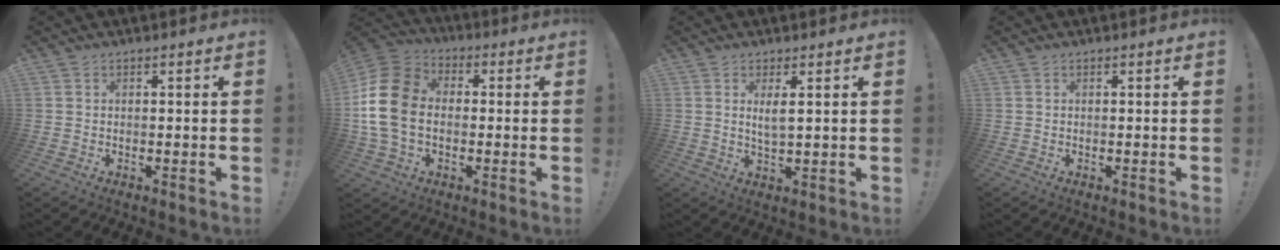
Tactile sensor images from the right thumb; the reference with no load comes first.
{"total": 16.2, "force": [-1.0, 12.1, 10.6], "torque": [-0.198, 0.024, -0.012]}
{"total": 3.8, "force": [1.6, 0.8, 3.4], "torque": [-0.053, -0.009, 0.024]}
{"total": 0.0}